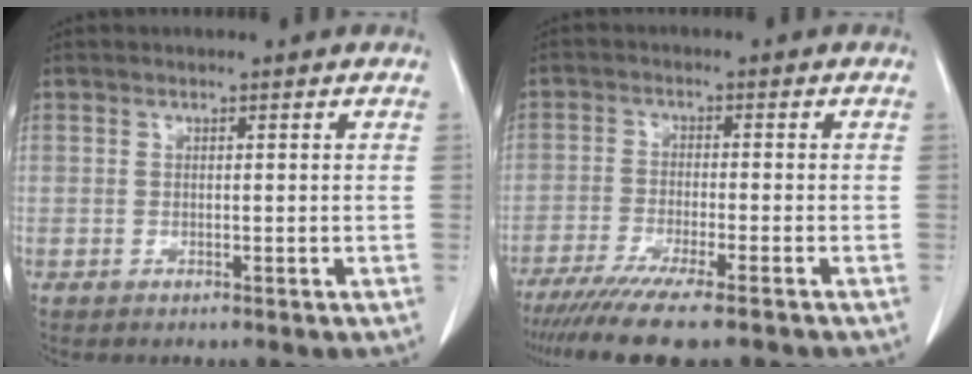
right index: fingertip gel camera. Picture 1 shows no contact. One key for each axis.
{"total": 11.5, "fx": -9.1, "fy": 0.5, "fz": 7.0, "tx": -0.104, "ty": -0.028, "tz": -0.144}